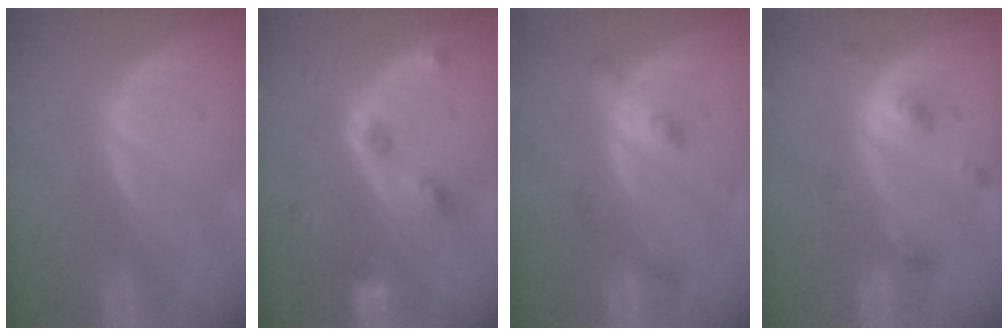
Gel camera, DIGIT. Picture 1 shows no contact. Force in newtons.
{"total": 4.6, "press": 4.4, "slide": 1.4}
{"total": 4.2, "press": 3.9, "slide": 1.6}
{"total": 4.8, "press": 4.3, "slide": 2.1}